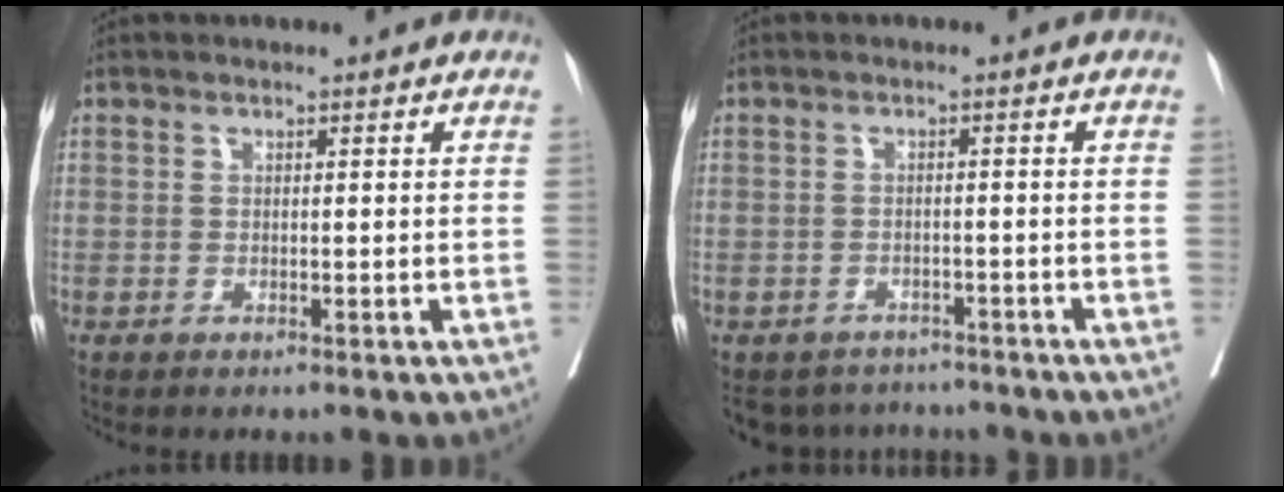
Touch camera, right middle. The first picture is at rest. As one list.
[{"total": 6.1, "force": [-5.7, 2.2, -0.1], "torque": [0.008, 0.009, -0.075]}]